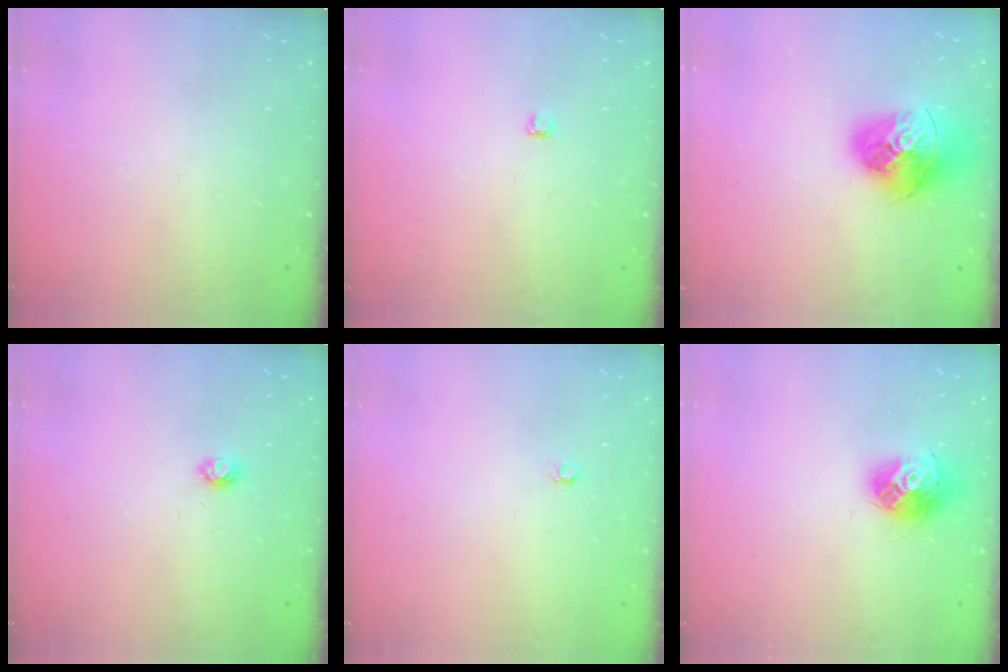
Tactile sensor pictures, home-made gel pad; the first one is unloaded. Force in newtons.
{"total": 2.8, "press": 2.7, "slide": 0.3}
{"total": 17.4, "press": 17.3, "slide": 1.8}
{"total": 4.2, "press": 4.2, "slide": 0.5}
{"total": 3.5, "press": 3.4, "slide": 0.3}
{"total": 12.2, "press": 12.1, "slide": 1.0}